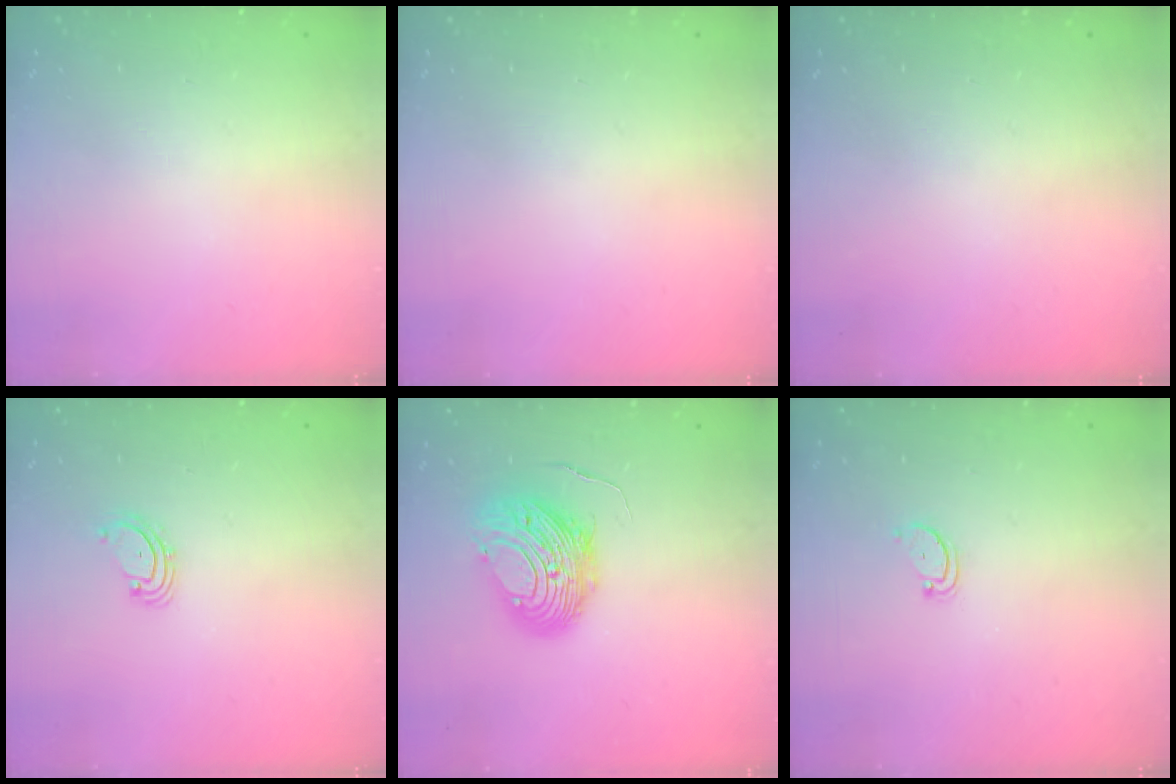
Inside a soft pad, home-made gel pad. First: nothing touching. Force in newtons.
{"total": 0.0}
{"total": 0.0}
{"total": 2.3, "press": 2.3, "slide": 0.5}
{"total": 10.7, "press": 10.6, "slide": 1.1}
{"total": 2.5, "press": 2.4, "slide": 0.5}